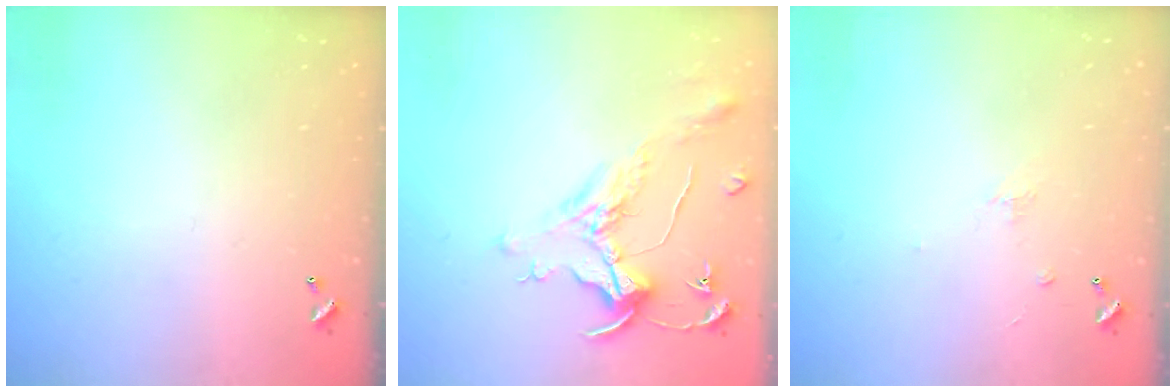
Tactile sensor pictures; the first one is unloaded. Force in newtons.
{"total": 1.6, "press": 1.4, "slide": 0.7}
{"total": 1.2, "press": 1.1, "slide": 0.6}